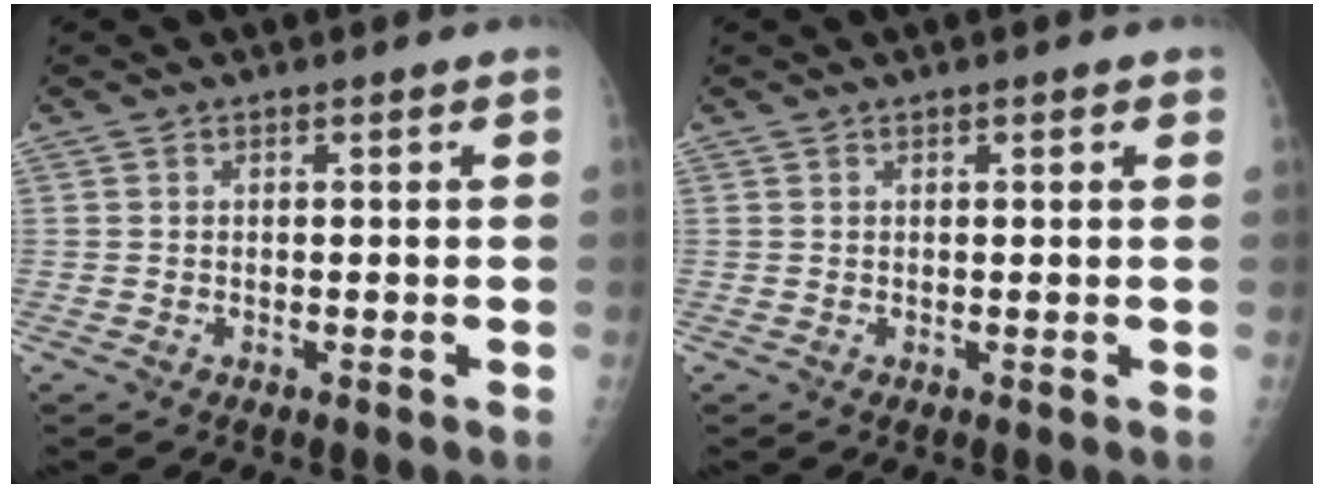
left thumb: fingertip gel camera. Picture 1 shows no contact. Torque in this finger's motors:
{"motor_torque": [-0.24, -0.08, -0.52, 0.01, 0.04]}